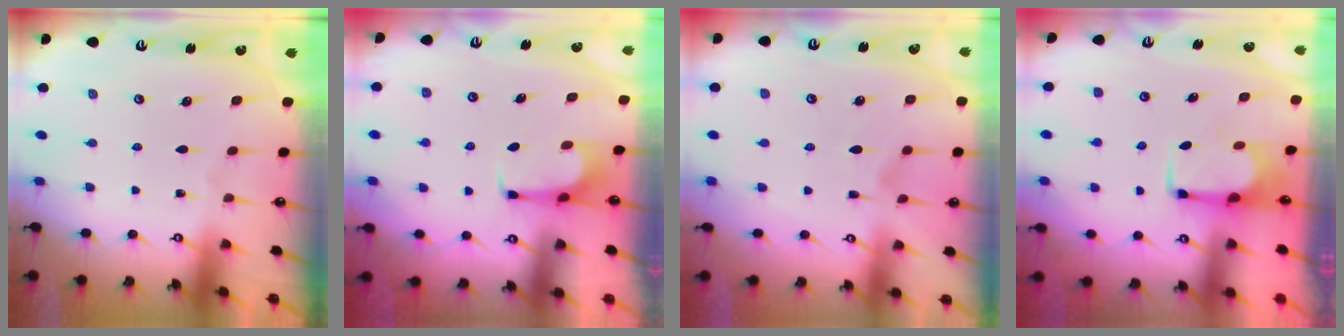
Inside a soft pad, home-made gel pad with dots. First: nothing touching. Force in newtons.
{"total": 1.0, "press": 0.9, "slide": 0.3}
{"total": 2.4, "press": 2.1, "slide": 1.2}
{"total": 1.6, "press": 1.5, "slide": 0.6}